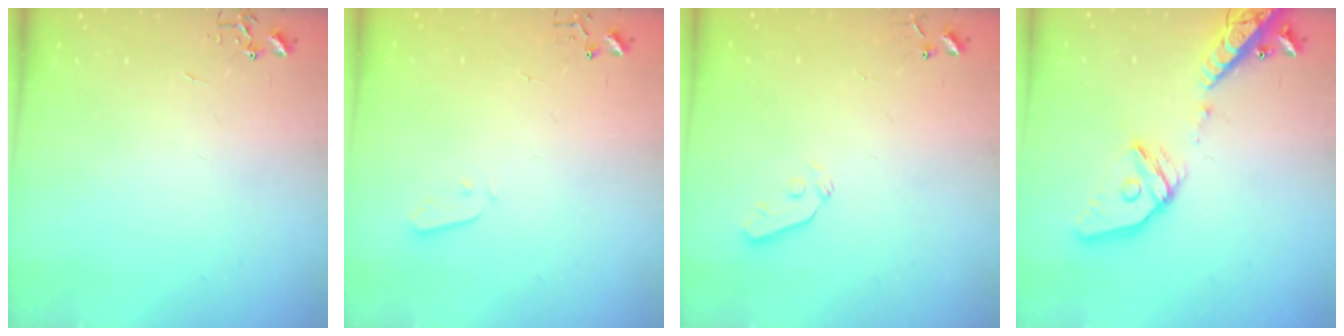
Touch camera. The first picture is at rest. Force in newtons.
{"total": 2.5, "press": 2.5, "slide": 0.4}
{"total": 3.6, "press": 3.5, "slide": 0.7}
{"total": 18.3, "press": 17.9, "slide": 3.6}